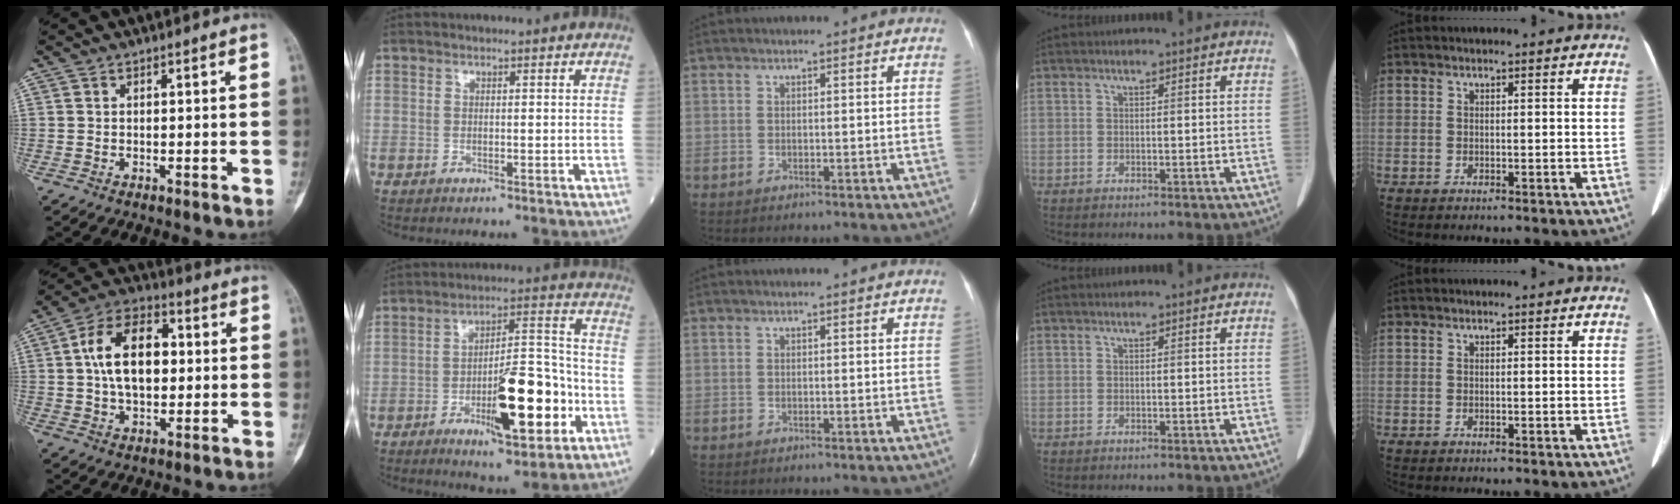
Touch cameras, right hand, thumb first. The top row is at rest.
{"thumb": {"total": 14.4, "force": [1.6, 8.7, 11.3], "torque": [-0.178, 0.019, 0.021]}, "index": {"total": 14.8, "force": [-5.2, 3.8, 13.4], "torque": [-0.206, 0.008, -0.075]}}